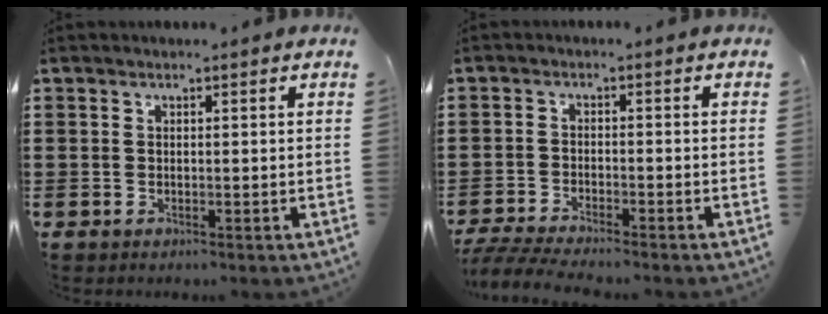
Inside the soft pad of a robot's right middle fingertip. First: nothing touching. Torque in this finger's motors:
{"motor_torque": [1.58, 0.35, 0.38, 0.12]}